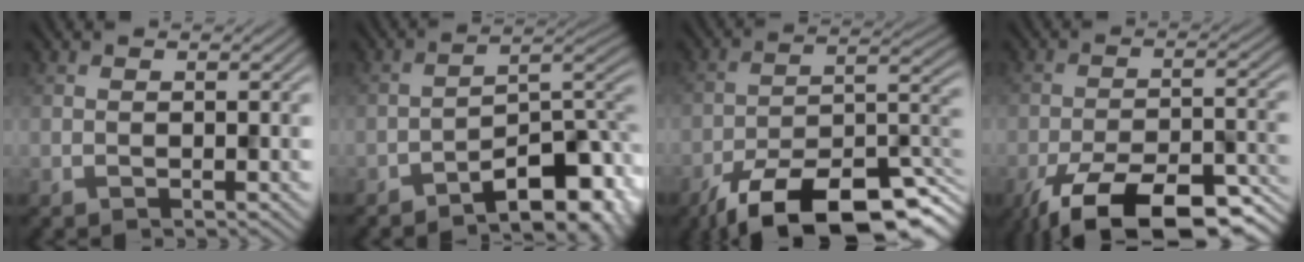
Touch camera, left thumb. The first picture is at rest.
{"total": 10.1, "force": [-6.7, 3.0, 6.9], "torque": [-0.083, 0.009, -0.113]}
{"total": 15.7, "force": [-11.1, 5.2, 9.9], "torque": [-0.167, -0.008, -0.184]}
{"total": 14.0, "force": [-9.7, 4.6, 9.0], "torque": [-0.158, -0.017, -0.155]}